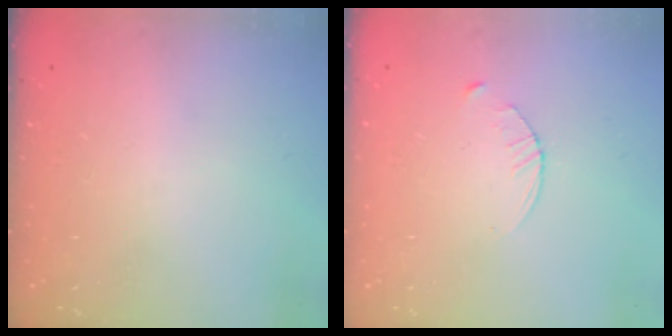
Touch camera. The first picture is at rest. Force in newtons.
{"total": 2.9, "press": 2.9, "slide": 0.4}